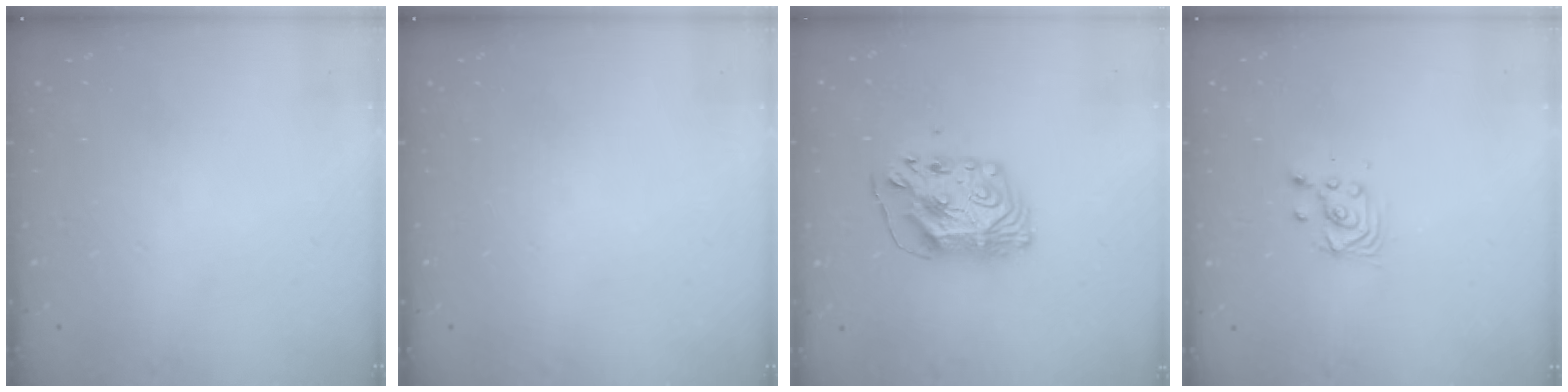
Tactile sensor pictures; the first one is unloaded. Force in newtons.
{"total": 0.0}
{"total": 9.6, "press": 9.6, "slide": 0.9}
{"total": 3.3, "press": 3.3, "slide": 0.4}